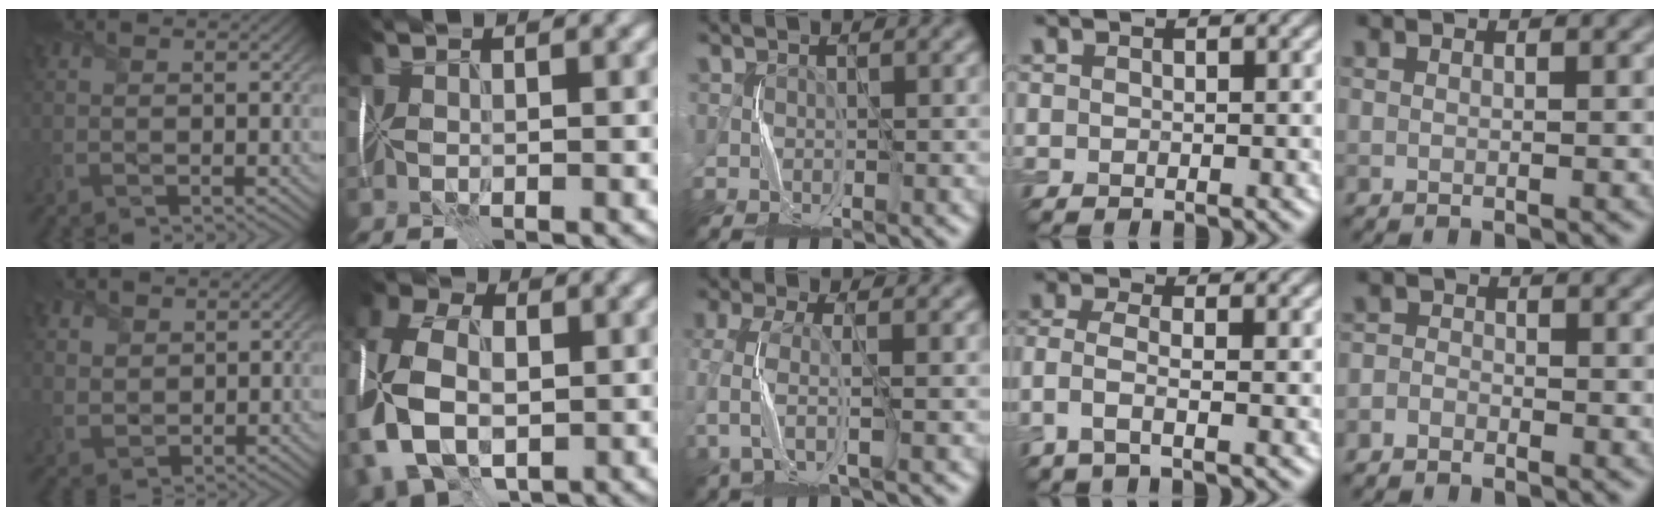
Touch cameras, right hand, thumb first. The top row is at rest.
{"thumb": {"total": 3.0, "force": [1.8, 2.1, 1.0], "torque": [-0.044, -0.002, 0.034]}, "index": {"total": 13.7, "force": [-3.1, 9.5, 9.4], "torque": [-0.196, -0.008, -0.062]}, "middle": {"total": 3.6, "force": [-1.4, 1.1, 3.1], "torque": [-0.087, -0.006, -0.033]}, "ring": {"total": 2.5, "force": [-1.2, 0.6, 2.1], "torque": [-0.052, 0.001, -0.036]}, "little": {"total": 1.3, "force": [-1.1, 0.8, 0.3], "torque": [0.005, 0.002, -0.029]}}